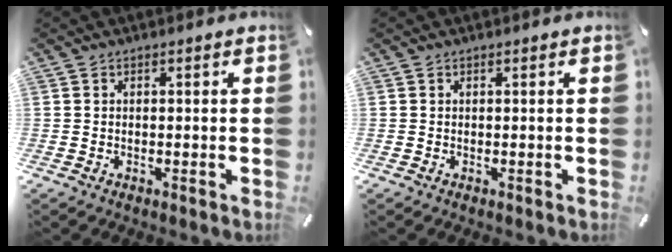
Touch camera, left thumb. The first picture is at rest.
{"total": 0.0}